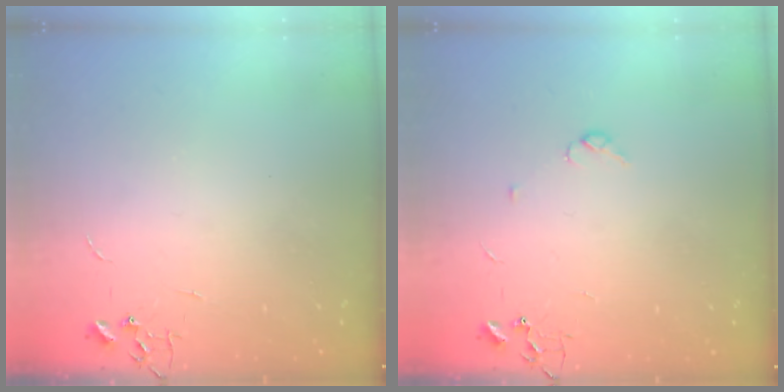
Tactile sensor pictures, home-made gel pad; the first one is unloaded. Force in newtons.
{"total": 3.9, "press": 3.6, "slide": 1.5}